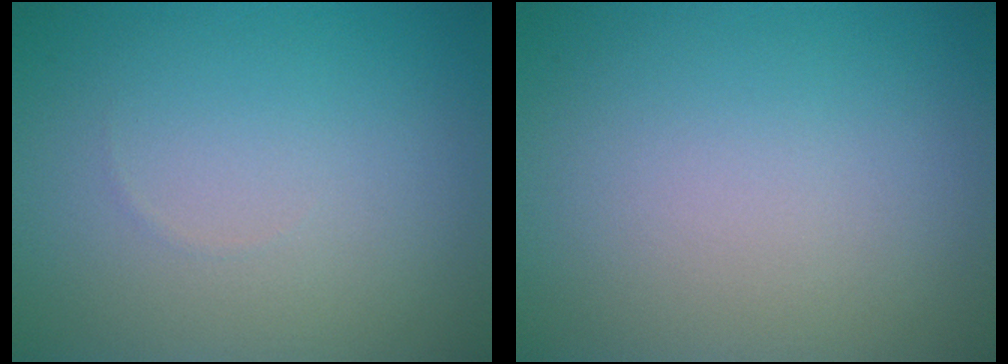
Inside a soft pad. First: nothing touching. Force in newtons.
{"total": 0.0}